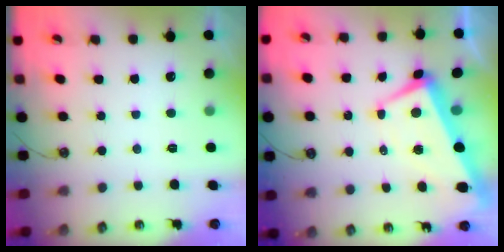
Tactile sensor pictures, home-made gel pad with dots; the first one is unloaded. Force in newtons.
{"total": 1.9, "press": 1.5, "slide": 1.1}